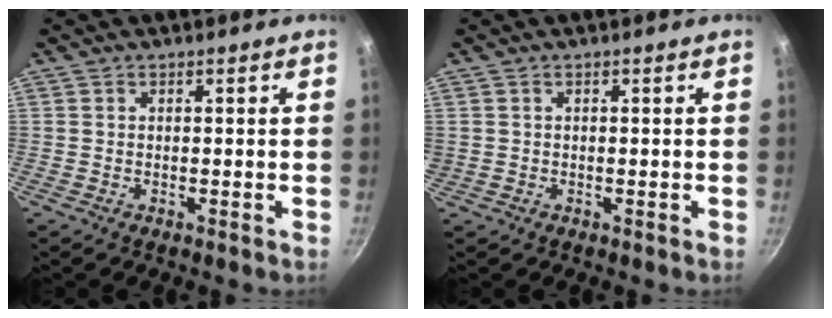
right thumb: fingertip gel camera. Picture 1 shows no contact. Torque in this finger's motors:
{"motor_torque": [0.68, 0.48, -0.32, 0.25, 0.00]}